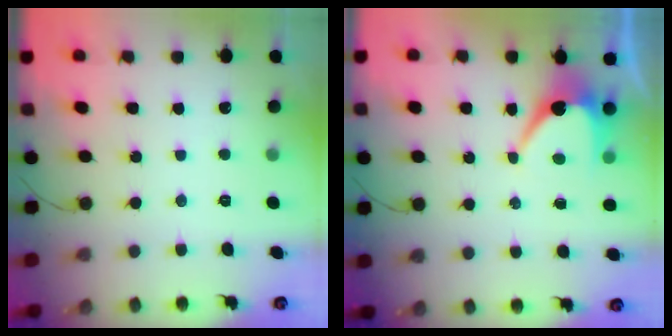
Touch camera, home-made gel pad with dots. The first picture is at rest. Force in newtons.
{"total": 7.1, "press": 7.0, "slide": 0.5}